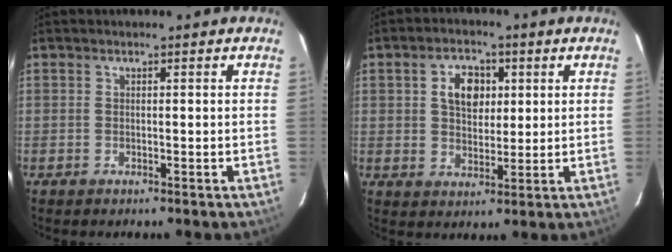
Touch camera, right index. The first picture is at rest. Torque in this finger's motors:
{"motor_torque": [0.32, -0.10, 0.18, 0.07]}